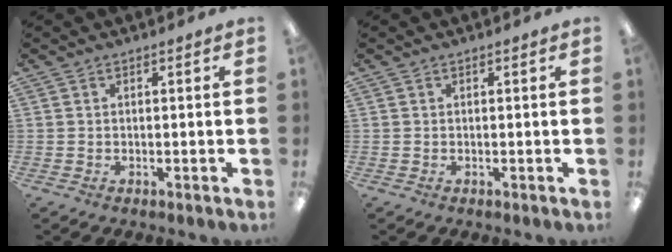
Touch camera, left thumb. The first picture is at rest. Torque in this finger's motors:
{"motor_torque": [0.01, 0.03, -0.06, -0.09, 0.00]}